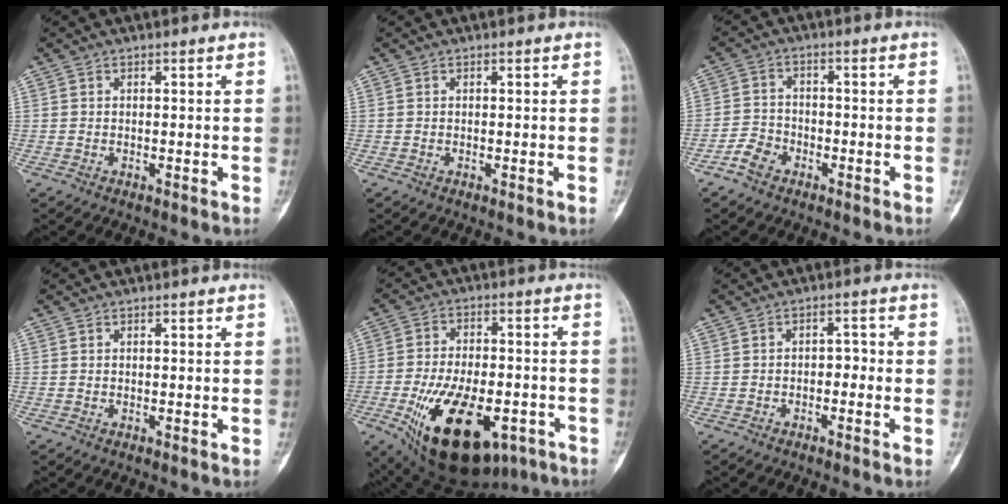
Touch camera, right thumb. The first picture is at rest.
{"total": 0.0}
{"total": 4.4, "force": [-2.8, 3.0, 1.7], "torque": [-0.027, 0.018, -0.057]}
{"total": 0.0}
{"total": 22.1, "force": [-9.4, 11.2, 16.5], "torque": [-0.277, 0.012, -0.130]}
{"total": 2.6, "force": [-1.0, 1.7, 1.7], "torque": [-0.015, 0.021, -0.020]}